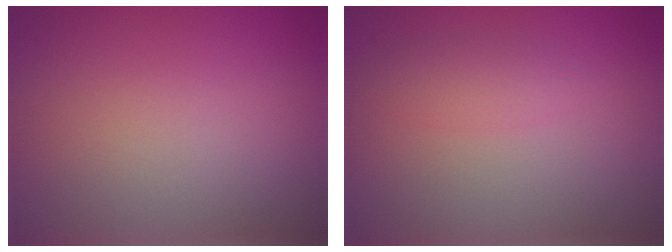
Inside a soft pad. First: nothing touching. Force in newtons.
{"total": 1.5, "press": 1.5, "slide": 0.1}